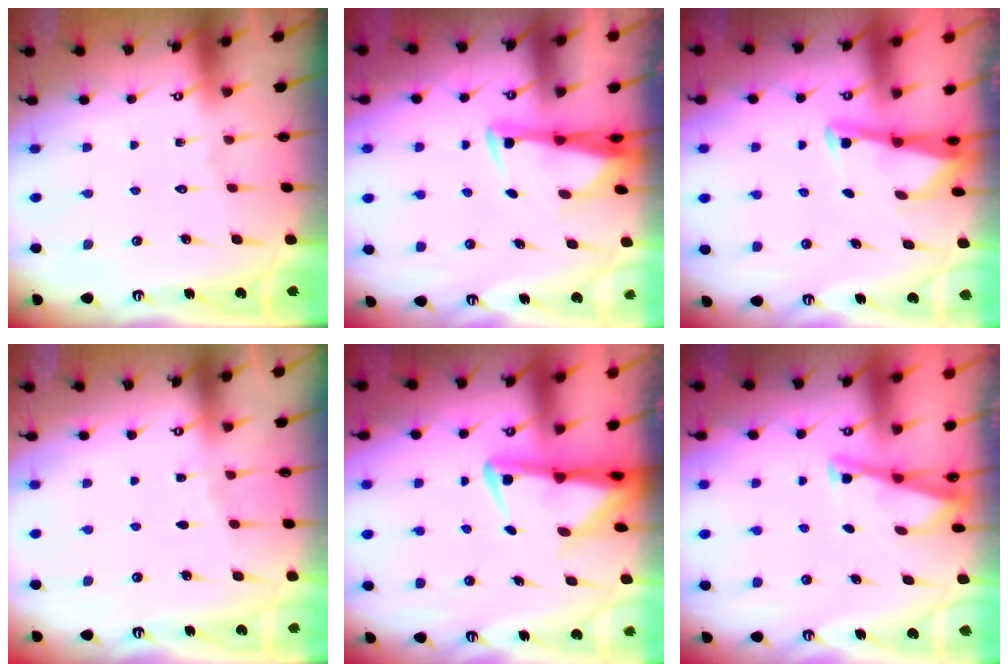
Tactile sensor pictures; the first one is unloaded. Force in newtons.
{"total": 2.9, "press": 2.9, "slide": 0.6}
{"total": 3.1, "press": 3.0, "slide": 0.3}
{"total": 2.2, "press": 2.2, "slide": 0.4}
{"total": 4.3, "press": 4.2, "slide": 1.0}
{"total": 2.9, "press": 2.9, "slide": 0.3}